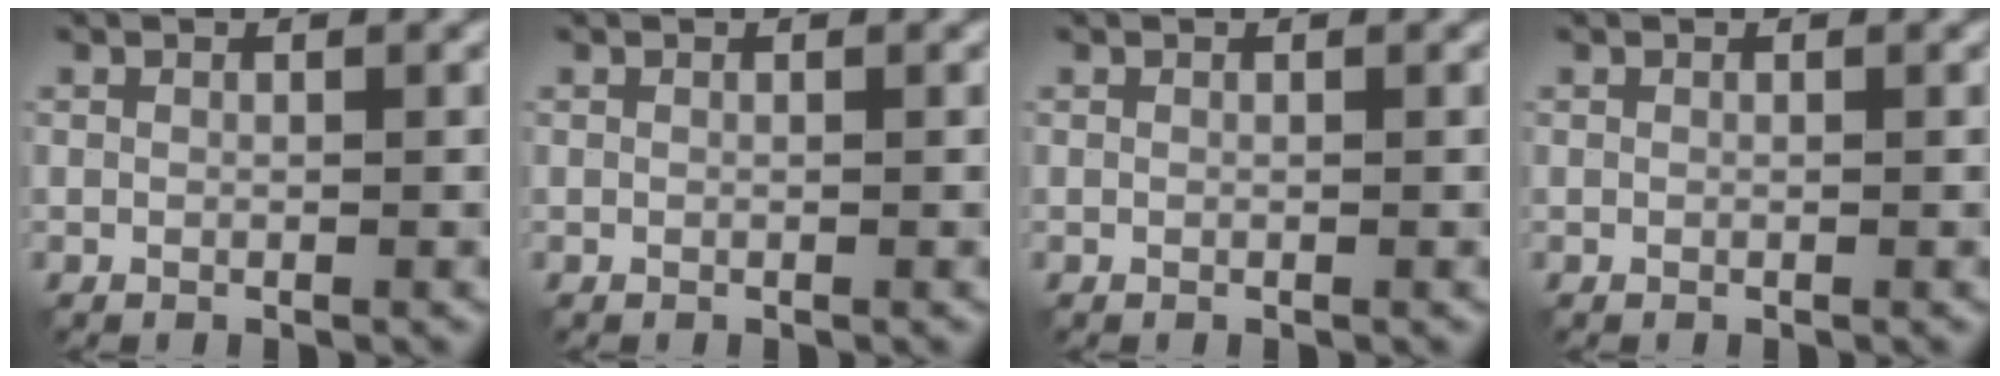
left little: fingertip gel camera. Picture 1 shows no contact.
{"total": 0.0}
{"total": 0.0}
{"total": 0.0}